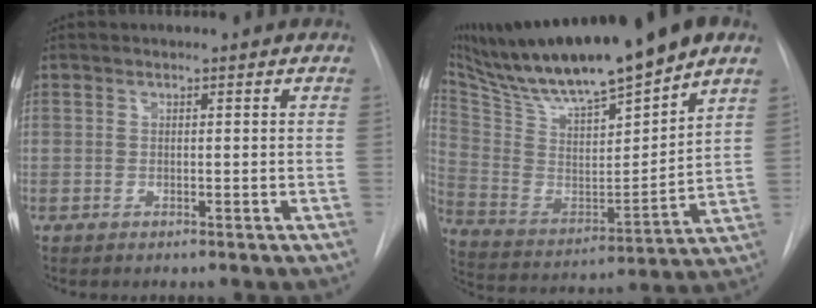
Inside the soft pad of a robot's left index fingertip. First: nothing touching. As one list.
[{"total": 24.1, "force": [19.0, 2.6, 14.5], "torque": [-0.260, -0.002, 0.324]}]